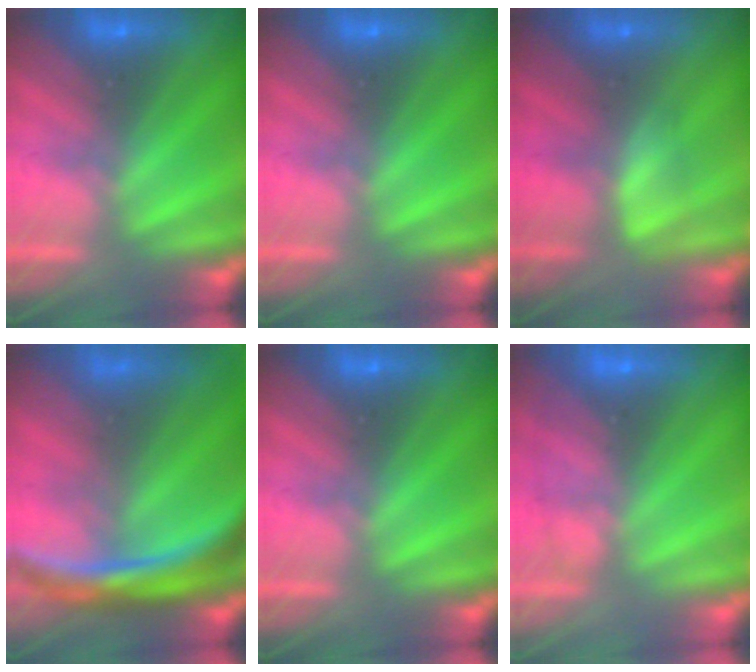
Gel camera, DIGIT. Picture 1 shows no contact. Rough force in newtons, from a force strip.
{"total": 0.0}
{"total": 2.7}
{"total": 7.6}
{"total": 0.0}
{"total": 1.8}